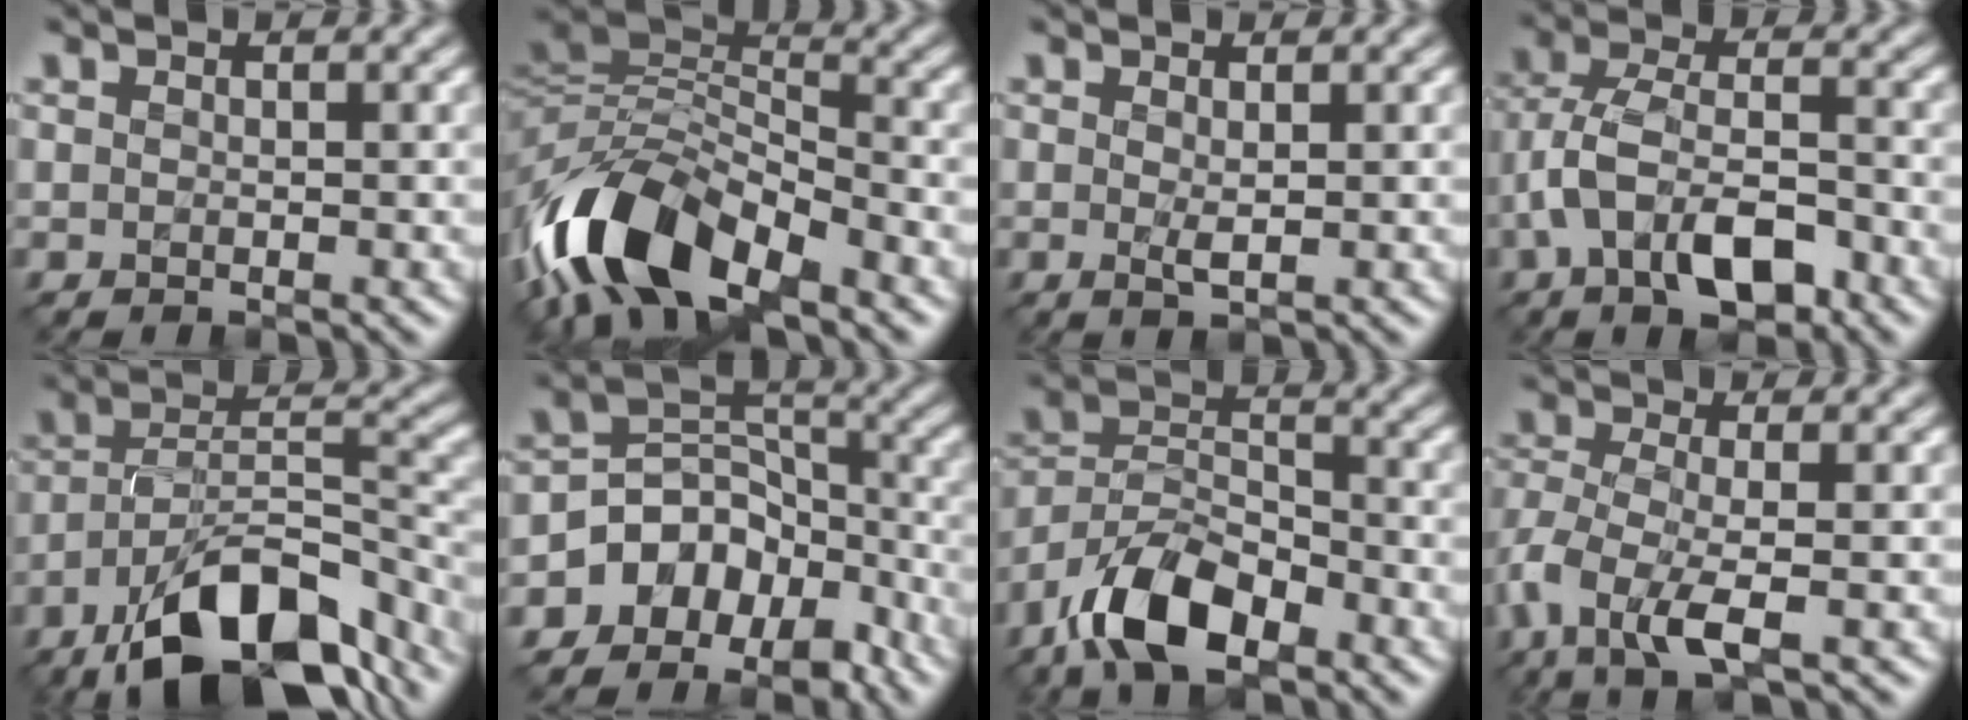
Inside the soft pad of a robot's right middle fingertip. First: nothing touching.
{"total": 11.8, "force": [-6.7, 5.4, 8.0], "torque": [-0.151, -0.002, -0.133]}
{"total": 1.0, "force": [0.2, 0.1, 1.0], "torque": [-0.016, -0.001, 0.003]}
{"total": 7.4, "force": [-2.9, 3.9, 5.6], "torque": [-0.109, 0.008, -0.060]}
{"total": 13.1, "force": [-8.4, 5.0, 8.7], "torque": [-0.141, 0.005, -0.149]}
{"total": 6.9, "force": [-4.1, 4.9, 2.4], "torque": [-0.019, 0.006, -0.080]}
{"total": 8.5, "force": [-5.6, 3.9, 5.0], "torque": [-0.086, 0.005, -0.118]}
{"total": 4.8, "force": [-2.1, 1.7, 4.0], "torque": [-0.089, -0.006, -0.049]}